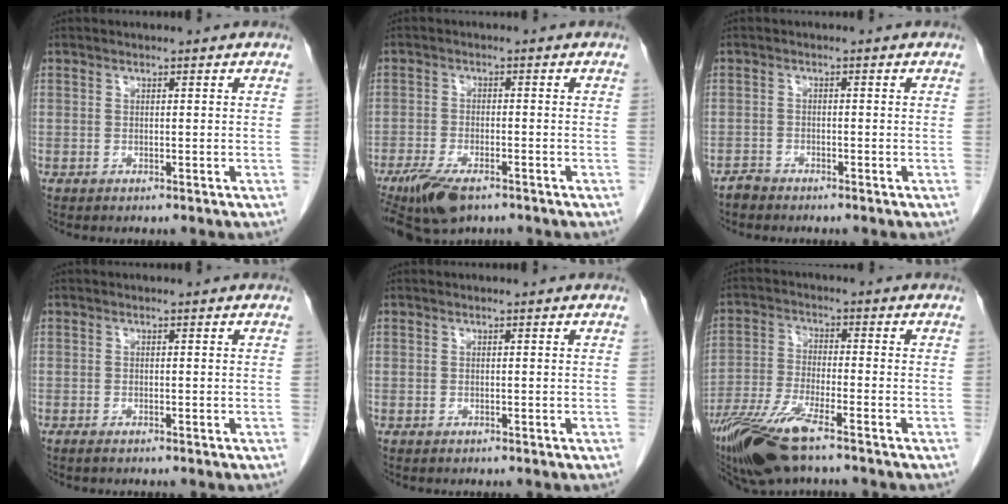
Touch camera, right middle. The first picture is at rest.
{"total": 8.3, "force": [-5.7, 2.9, 5.3], "torque": [-0.096, -0.015, -0.098]}
{"total": 1.4, "force": [-1.4, 0.4, -0.1], "torque": [0.003, 0.000, -0.028]}
{"total": 0.6, "force": [-0.5, 0.0, 0.4], "torque": [-0.009, -0.001, -0.008]}
{"total": 0.0}
{"total": 10.9, "force": [-7.6, 1.6, 7.6], "torque": [-0.151, -0.025, -0.142]}